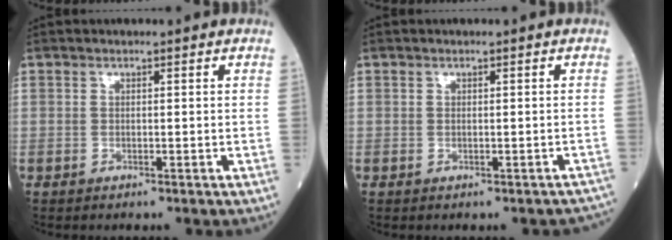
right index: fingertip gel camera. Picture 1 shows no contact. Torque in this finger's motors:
{"motor_torque": [0.00, 0.06, -0.11, -0.04]}